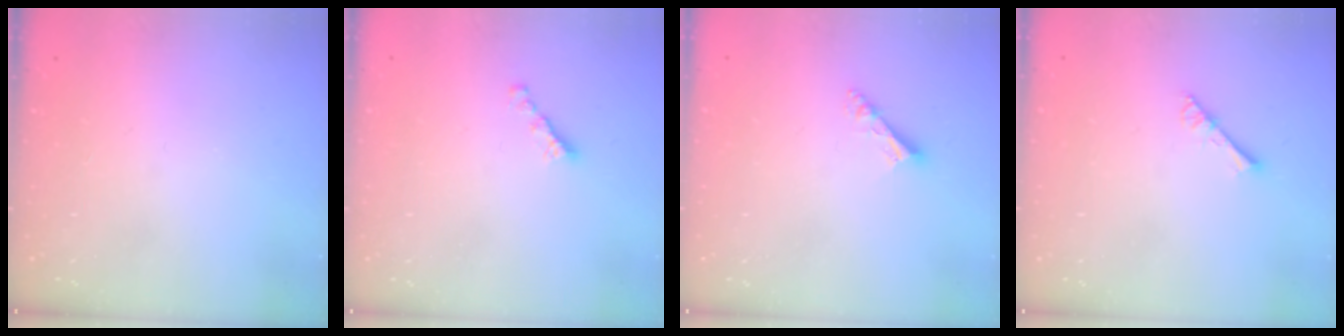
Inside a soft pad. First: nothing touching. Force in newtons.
{"total": 2.8, "press": 2.7, "slide": 0.7}
{"total": 4.7, "press": 4.7, "slide": 0.2}
{"total": 3.2, "press": 3.2, "slide": 0.4}